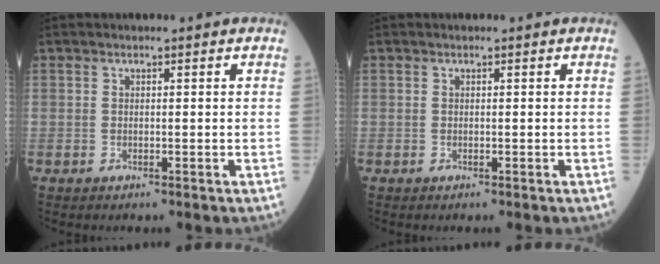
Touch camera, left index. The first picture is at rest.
{"total": 0.0}